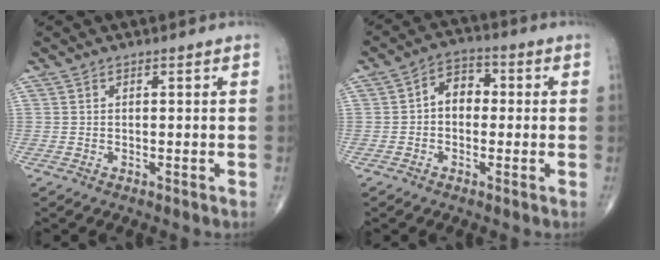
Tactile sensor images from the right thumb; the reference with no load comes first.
{"total": 5.8, "force": [-0.1, 4.3, 3.9], "torque": [-0.038, 0.022, -0.014]}